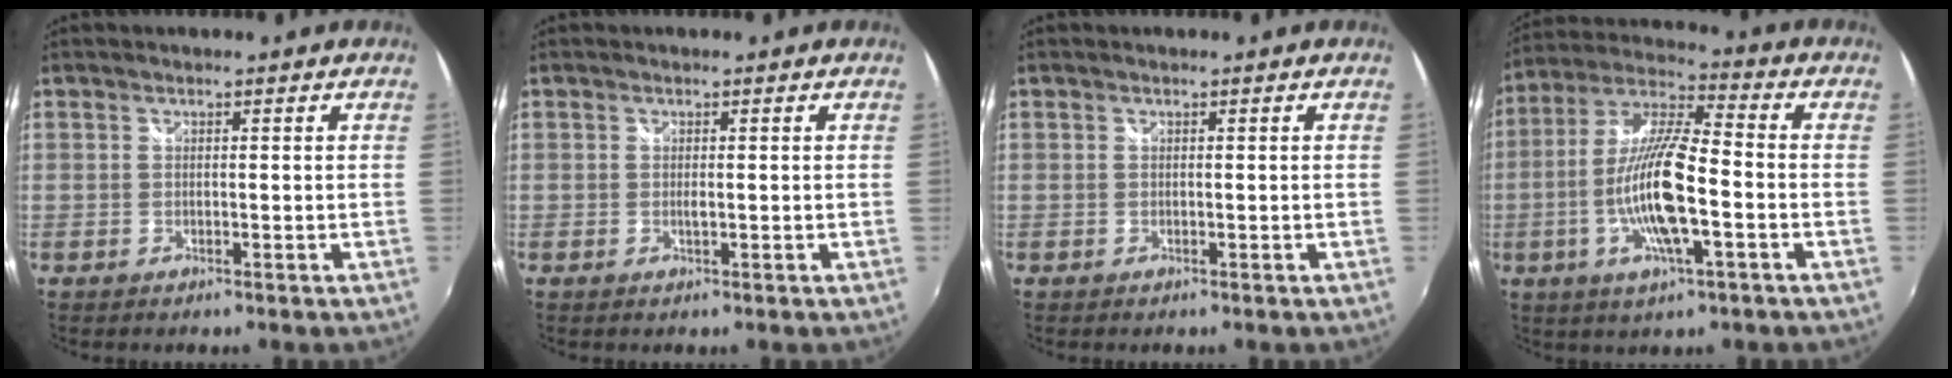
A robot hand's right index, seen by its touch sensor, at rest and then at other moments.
{"total": 0.8, "force": [0.0, 0.2, 0.7], "torque": [-0.013, -0.001, -0.001]}
{"total": 0.0}
{"total": 15.2, "force": [-3.9, 3.0, 14.4], "torque": [-0.286, -0.006, -0.077]}